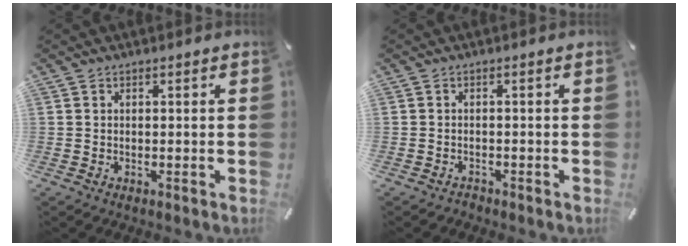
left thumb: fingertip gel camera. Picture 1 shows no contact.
{"total": 1.0, "force": [-0.9, 0.4, 0.1], "torque": [-0.005, 0.004, -0.022]}